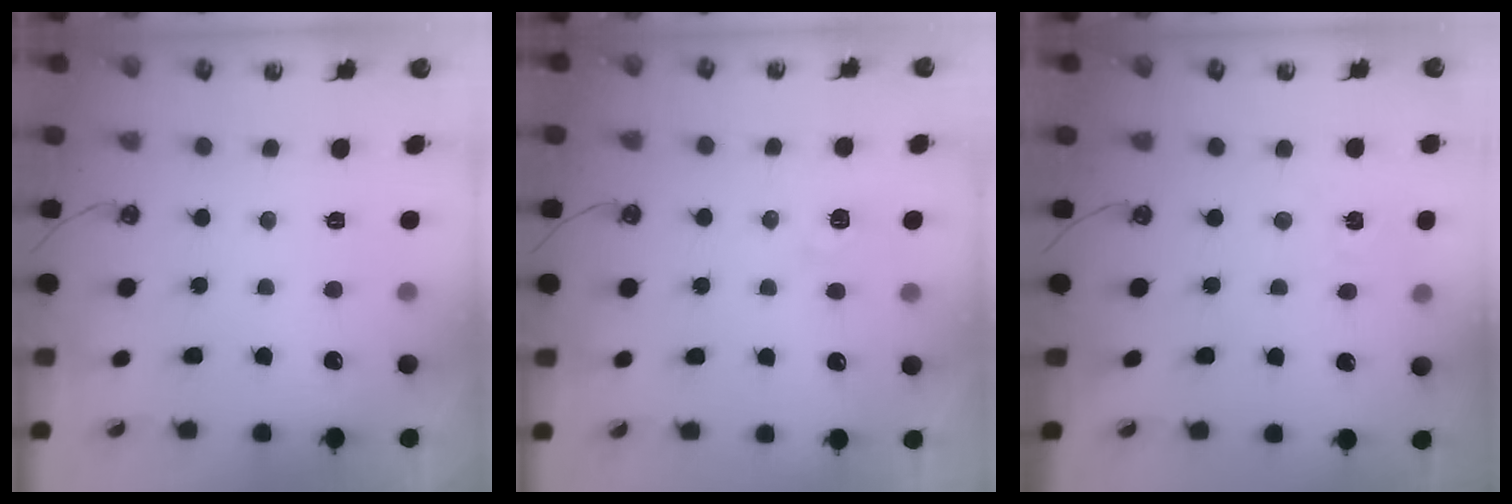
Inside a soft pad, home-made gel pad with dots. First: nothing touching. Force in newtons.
{"total": 4.0, "press": 4.0, "slide": 0.6}
{"total": 1.8, "press": 1.8, "slide": 0.3}